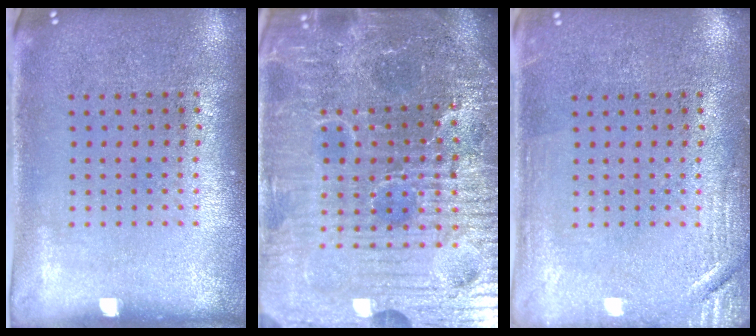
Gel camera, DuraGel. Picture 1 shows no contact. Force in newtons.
{"total": 6.6, "press": 6.1, "slide": 2.5}
{"total": 2.1, "press": 2.0, "slide": 0.4}